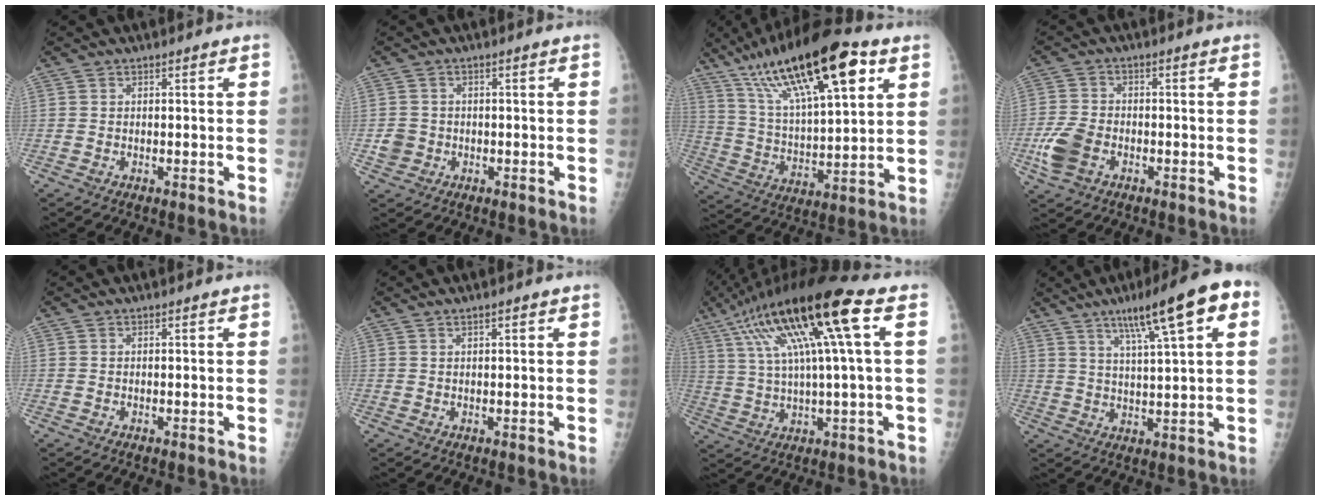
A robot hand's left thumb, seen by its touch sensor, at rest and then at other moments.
{"total": 3.0, "force": [-0.9, 2.8, 0.4], "torque": [0.003, 0.009, -0.015]}
{"total": 24.7, "force": [12.9, 7.7, 19.7], "torque": [-0.321, -0.017, 0.224]}
{"total": 6.5, "force": [-2.8, 4.3, 4.0], "torque": [-0.091, 0.009, -0.054]}
{"total": 0.0}
{"total": 1.1, "force": [0.6, 0.4, 0.8], "torque": [-0.011, 0.001, 0.006]}
{"total": 20.0, "force": [6.7, 2.8, 18.6], "torque": [-0.354, 0.030, 0.111]}
{"total": 14.6, "force": [6.7, 2.5, 12.7], "torque": [-0.186, 0.000, 0.101]}